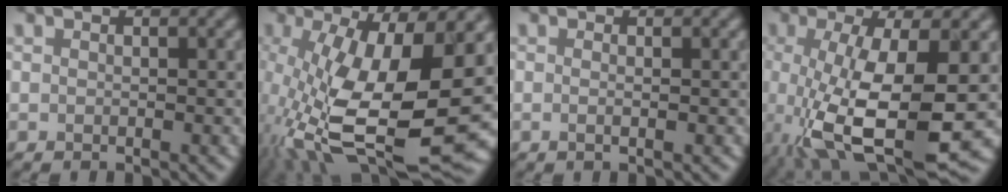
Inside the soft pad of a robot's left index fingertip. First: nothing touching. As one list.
[{"total": 15.2, "force": [-2.4, 5.8, 13.9], "torque": [-0.257, -0.018, -0.038]}, {"total": 0.8, "force": [-0.2, 0.0, 0.8], "torque": [-0.016, -0.003, -0.002]}, {"total": 10.6, "force": [-2.5, 3.0, 9.8], "torque": [-0.200, -0.028, -0.039]}]